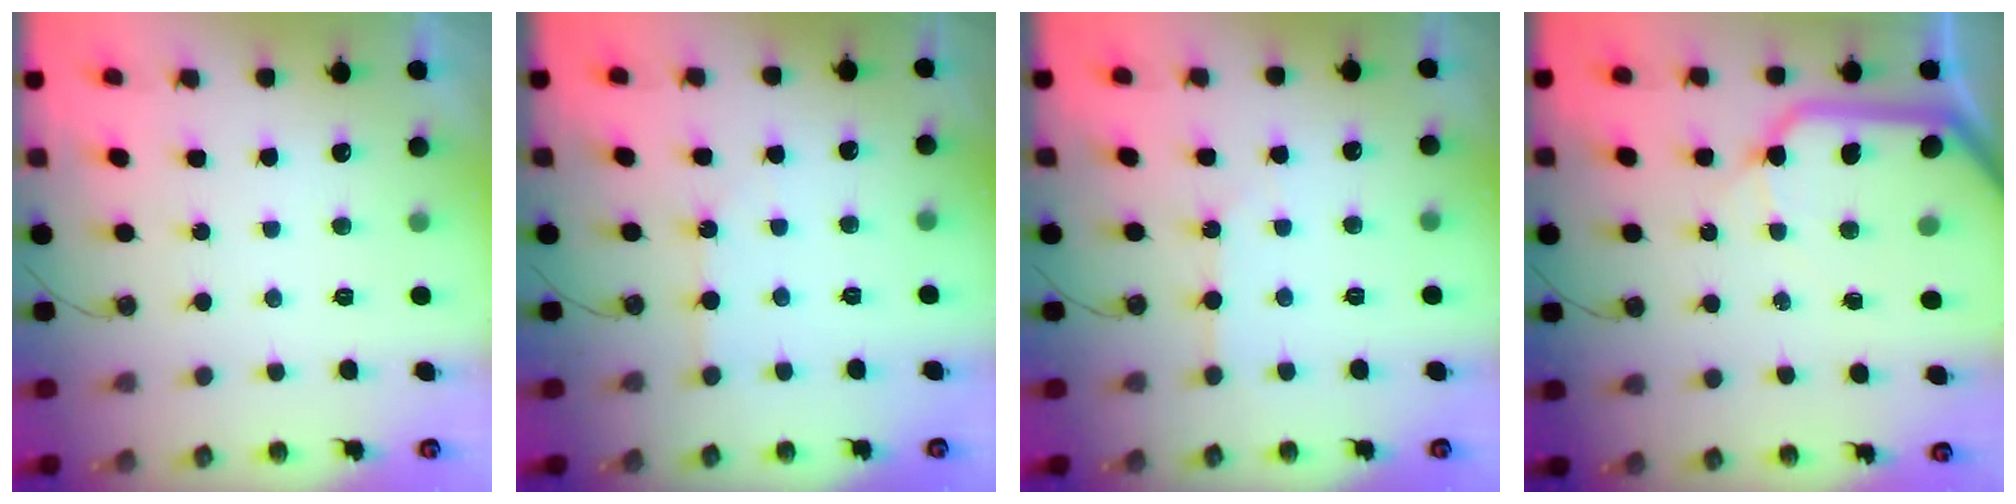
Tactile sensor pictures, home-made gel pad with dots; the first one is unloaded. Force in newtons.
{"total": 3.2, "press": 3.1, "slide": 0.4}
{"total": 3.3, "press": 3.3, "slide": 0.5}
{"total": 15.6, "press": 15.4, "slide": 2.4}